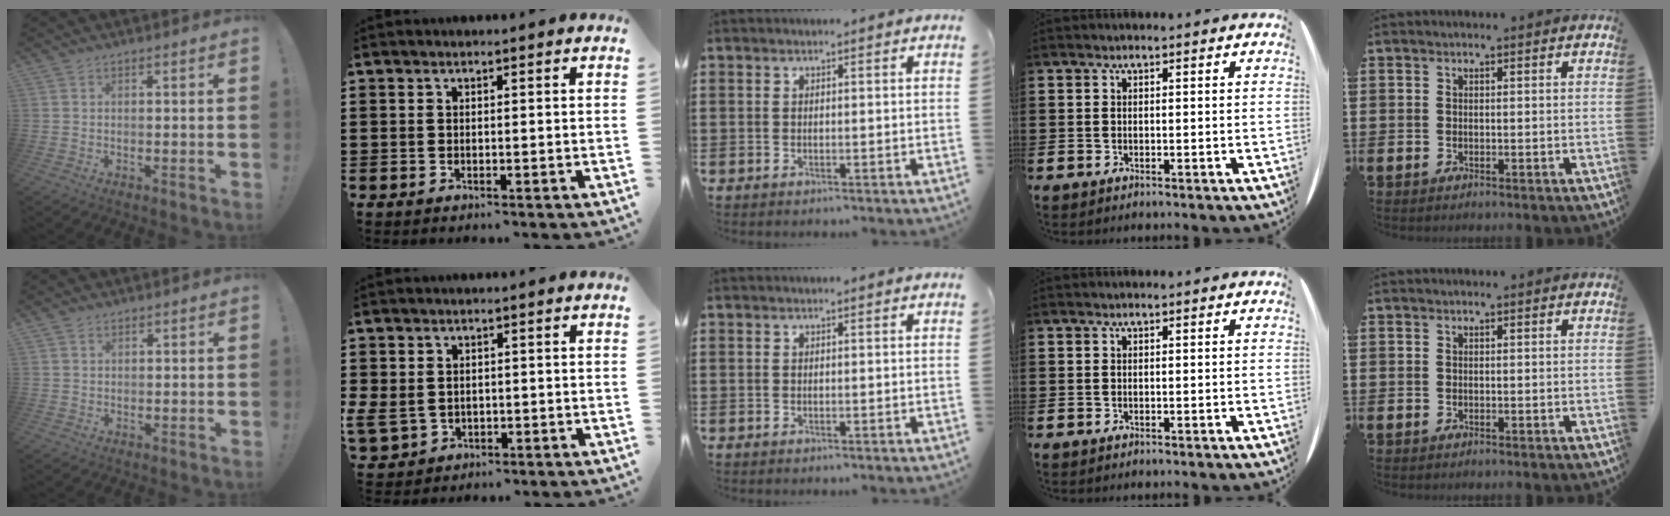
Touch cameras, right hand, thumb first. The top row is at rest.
{"thumb": {"total": 1.7, "force": [1.1, 1.2, 0.1], "torque": [0.012, -0.010, 0.019]}, "index": {"total": 2.6, "force": [0.4, 2.4, 0.9], "torque": [-0.035, 0.005, 0.004]}}